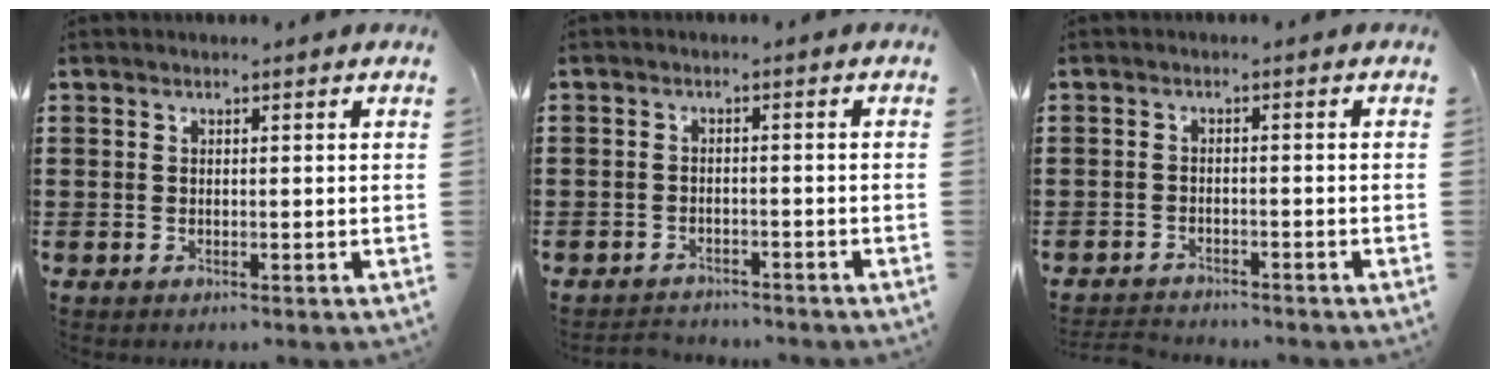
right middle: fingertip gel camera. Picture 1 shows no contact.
{"total": 2.2, "force": [-2.1, 0.5, -0.3], "torque": [-0.001, 0.001, -0.050]}
{"total": 2.1, "force": [-2.1, 0.2, -0.1], "torque": [-0.007, -0.002, -0.046]}